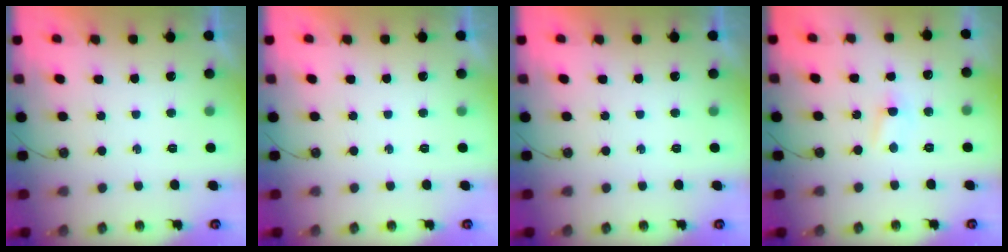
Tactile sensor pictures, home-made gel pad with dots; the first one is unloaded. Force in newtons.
{"total": 0.0}
{"total": 0.0}
{"total": 2.9, "press": 2.8, "slide": 0.4}